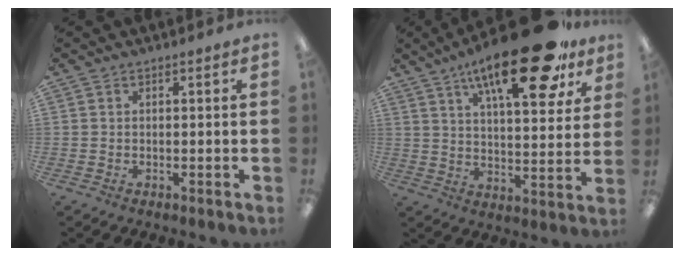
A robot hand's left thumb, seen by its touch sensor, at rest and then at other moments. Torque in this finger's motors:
{"motor_torque": [0.43, 0.69, 1.63, -1.14, 0.49]}